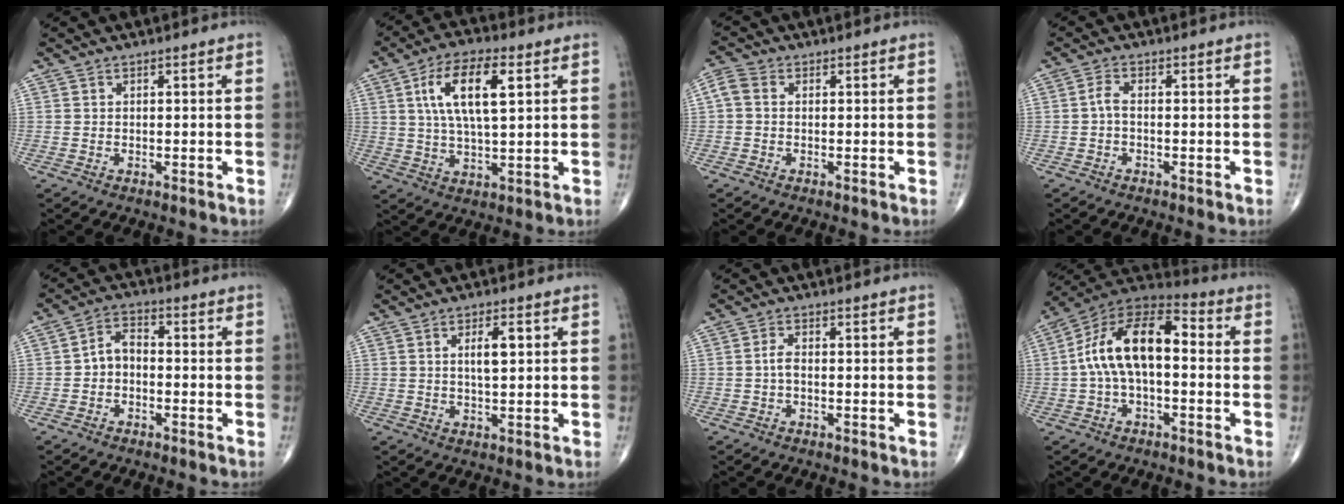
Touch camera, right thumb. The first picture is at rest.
{"total": 12.3, "force": [3.8, 4.6, 10.7], "torque": [-0.194, 0.001, 0.068]}
{"total": 3.1, "force": [0.1, 2.3, 2.1], "torque": [-0.047, 0.010, -0.008]}
{"total": 1.9, "force": [-0.5, 0.7, 1.6], "torque": [-0.034, 0.004, -0.013]}
{"total": 4.5, "force": [-1.0, 3.2, 3.0], "torque": [-0.042, 0.024, -0.031]}
{"total": 4.4, "force": [1.2, 1.5, 3.9], "torque": [-0.062, -0.003, 0.019]}
{"total": 1.7, "force": [-0.4, 0.8, 1.5], "torque": [-0.027, 0.004, -0.010]}
{"total": 15.4, "force": [0.2, 7.8, 13.3], "torque": [-0.228, 0.050, -0.011]}